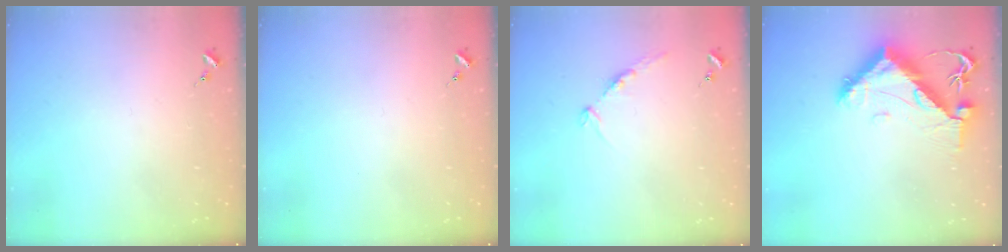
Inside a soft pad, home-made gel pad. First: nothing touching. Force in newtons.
{"total": 0.0}
{"total": 8.3, "press": 8.2, "slide": 0.9}
{"total": 11.0, "press": 10.9, "slide": 1.0}